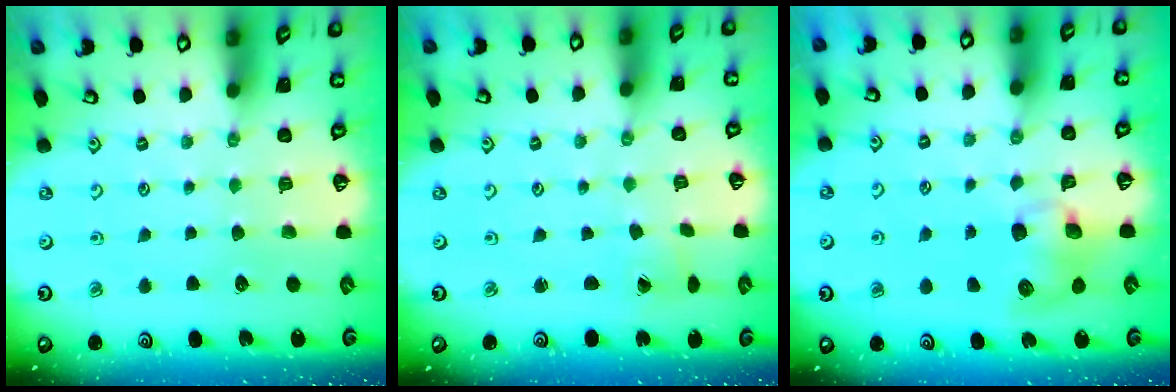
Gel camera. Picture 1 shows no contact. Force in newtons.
{"total": 0.0}
{"total": 8.3, "press": 8.2, "slide": 1.1}